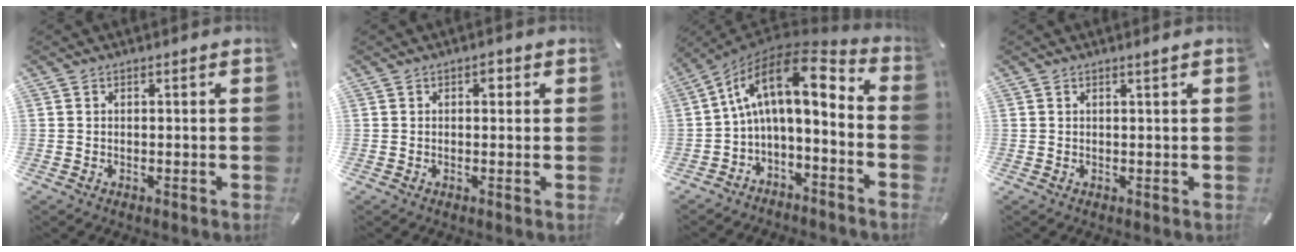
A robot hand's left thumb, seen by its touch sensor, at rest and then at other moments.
{"total": 1.8, "force": [0.3, 1.3, 1.2], "torque": [-0.009, 0.002, 0.000]}
{"total": 14.1, "force": [3.1, 6.9, 11.9], "torque": [-0.216, -0.019, 0.049]}
{"total": 1.0, "force": [0.6, -0.1, 0.8], "torque": [-0.015, 0.000, 0.010]}